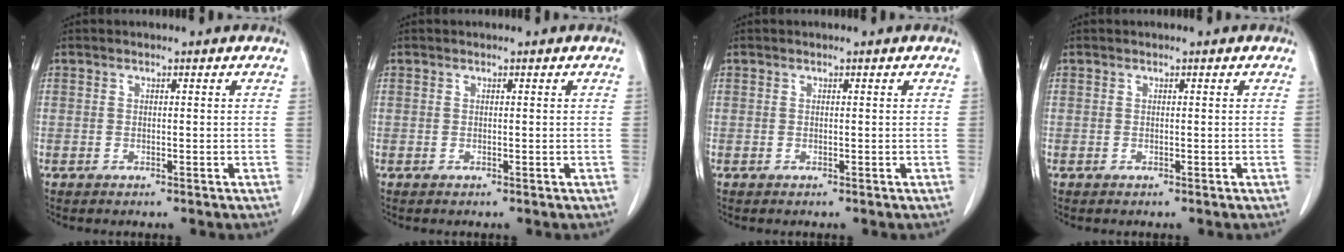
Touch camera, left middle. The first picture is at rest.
{"total": 0.0}
{"total": 0.0}
{"total": 0.0}